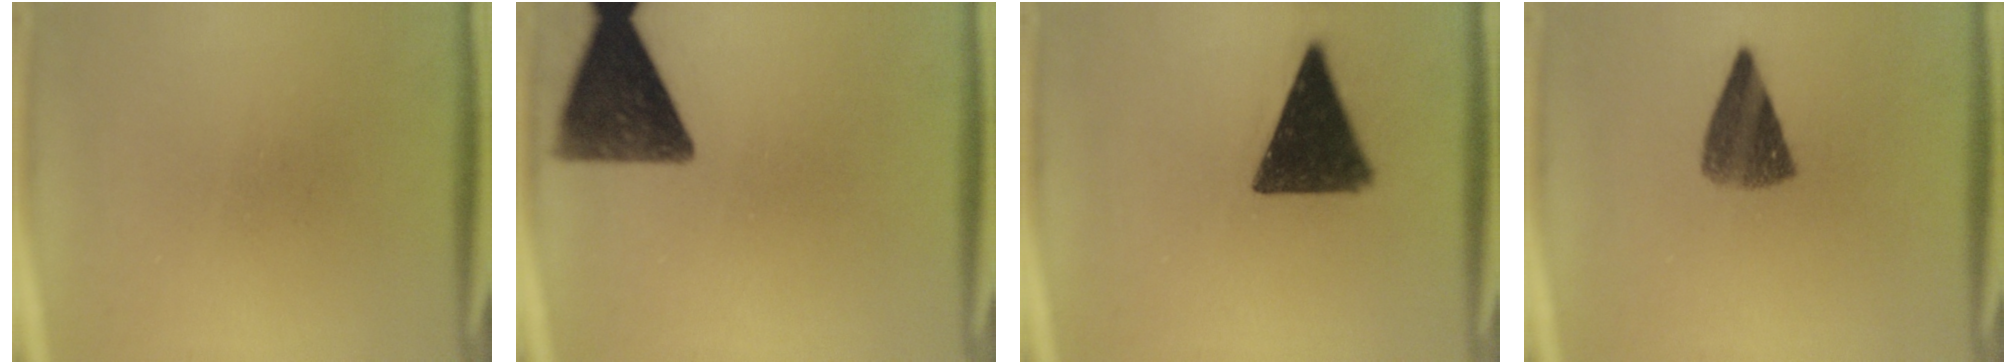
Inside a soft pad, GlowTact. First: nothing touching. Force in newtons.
{"total": 12.0}
{"total": 14.3}
{"total": 7.2}